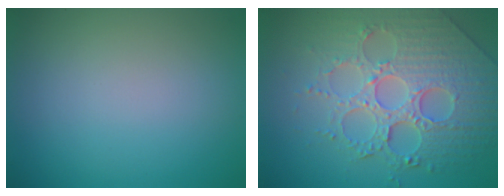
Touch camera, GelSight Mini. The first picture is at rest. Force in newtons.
{"total": 7.8, "press": 6.0, "slide": 5.0}